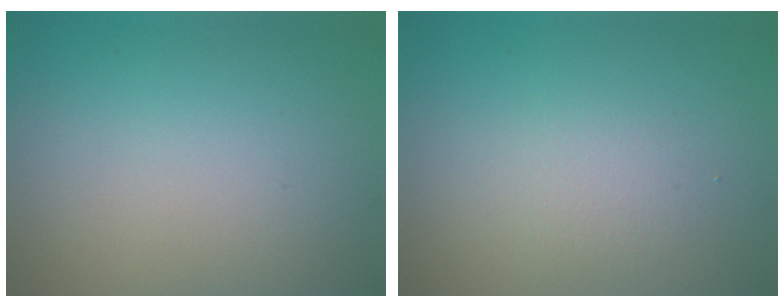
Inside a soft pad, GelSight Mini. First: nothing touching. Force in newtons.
{"total": 1.6, "press": 1.6, "slide": 0.1}